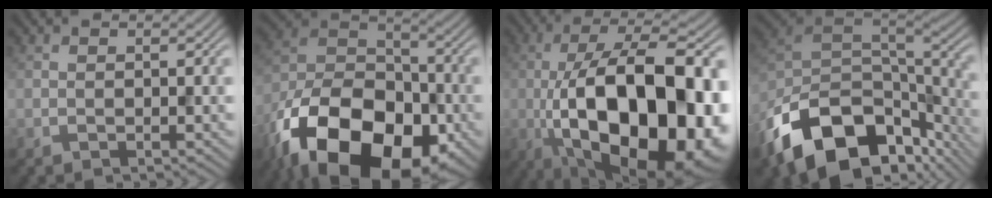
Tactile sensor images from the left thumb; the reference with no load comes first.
{"total": 20.9, "force": [-11.6, 12.2, 12.4], "torque": [-0.246, -0.042, -0.198]}
{"total": 21.1, "force": [-5.1, 9.5, 18.1], "torque": [-0.297, -0.008, -0.069]}
{"total": 17.3, "force": [-9.7, 9.5, 10.6], "torque": [-0.248, -0.043, -0.147]}